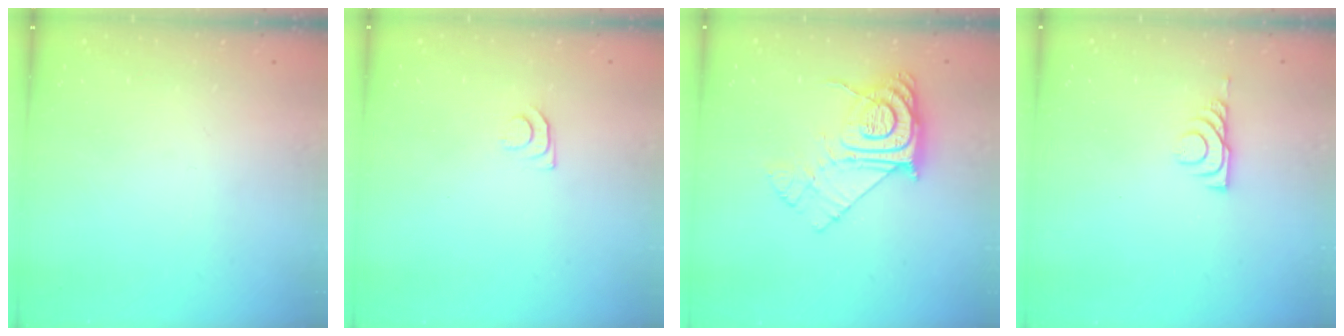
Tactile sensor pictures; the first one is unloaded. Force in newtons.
{"total": 5.4, "press": 5.4, "slide": 0.7}
{"total": 15.1, "press": 15.0, "slide": 1.6}
{"total": 5.8, "press": 5.7, "slide": 0.8}